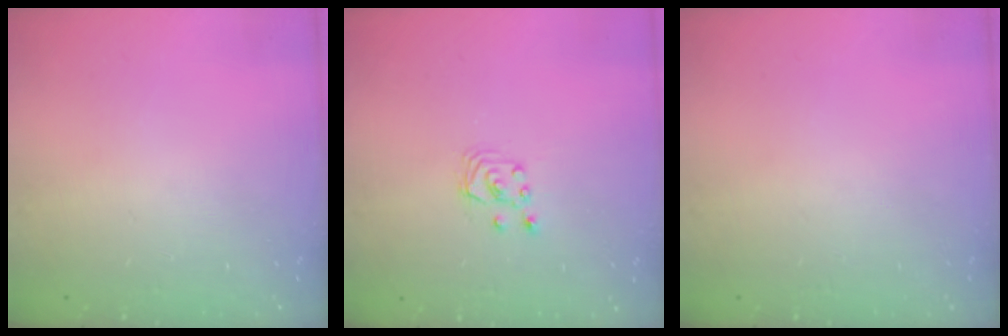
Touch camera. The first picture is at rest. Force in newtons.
{"total": 2.6, "press": 2.6, "slide": 0.3}
{"total": 0.0}